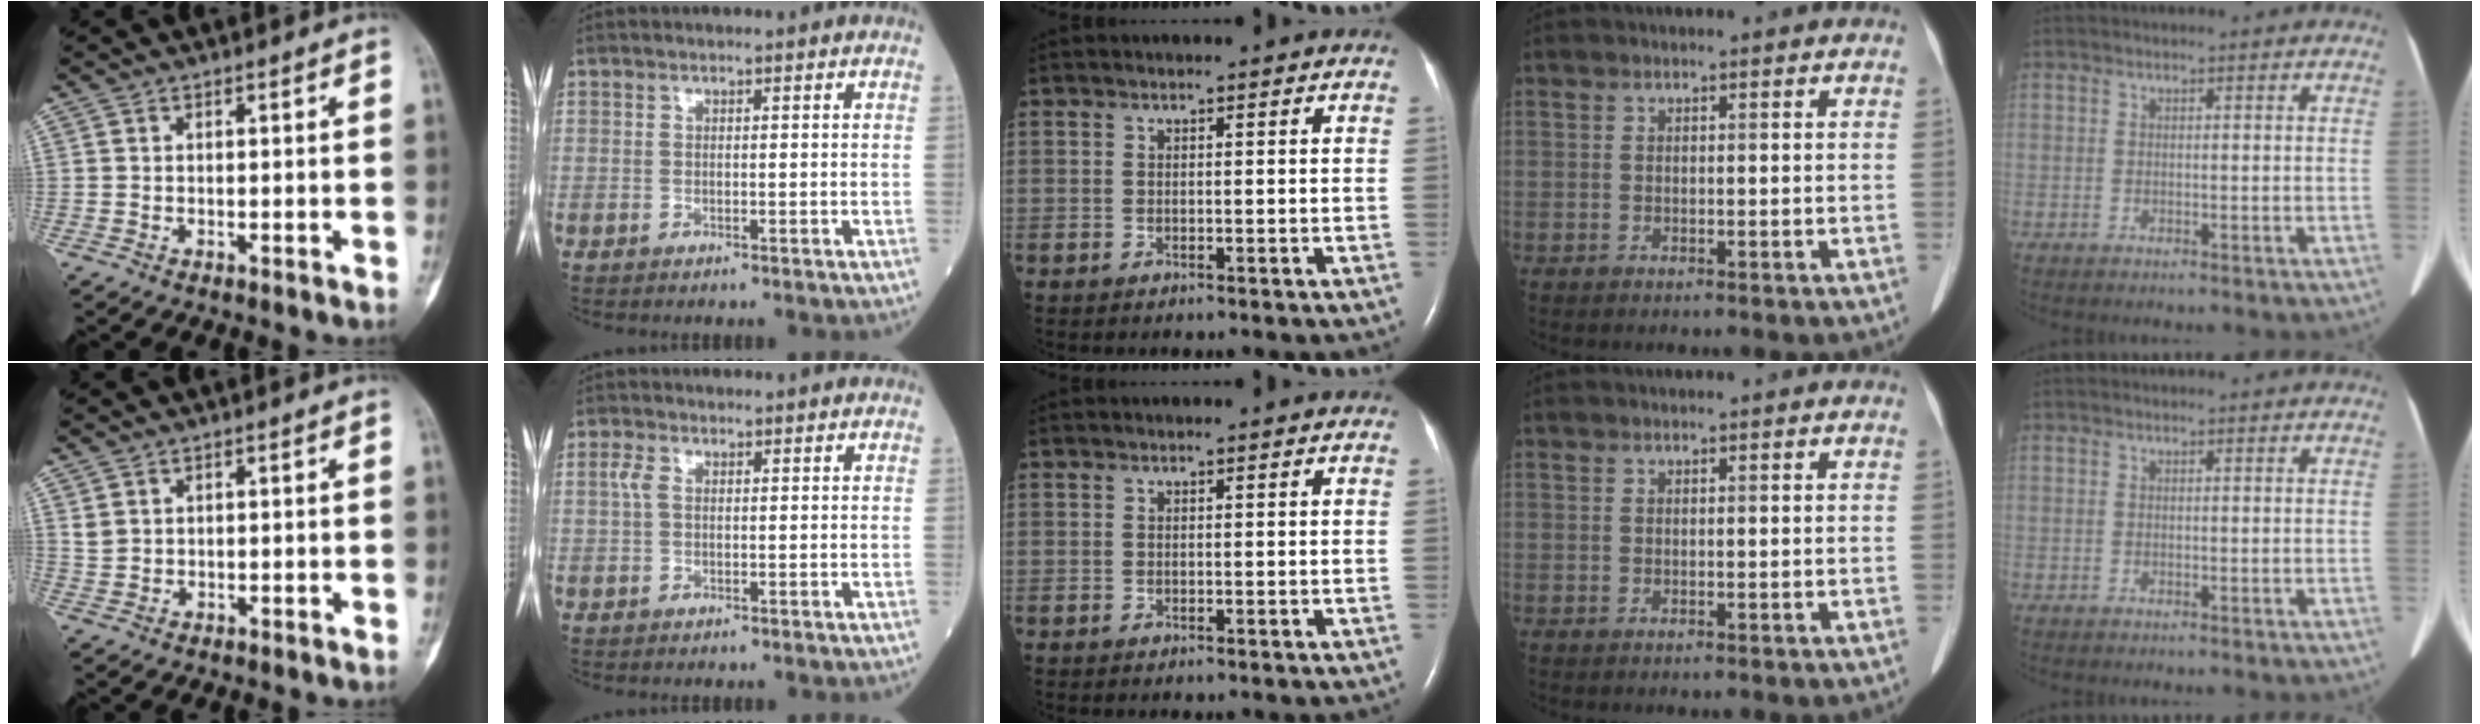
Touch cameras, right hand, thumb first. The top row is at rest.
{"thumb": {"total": 1.6, "force": [1.0, 1.1, 0.6], "torque": [-0.008, -0.003, 0.024]}, "index": {"total": 1.9, "force": [0.5, 1.1, 1.5], "torque": [-0.044, 0.014, 0.011]}}